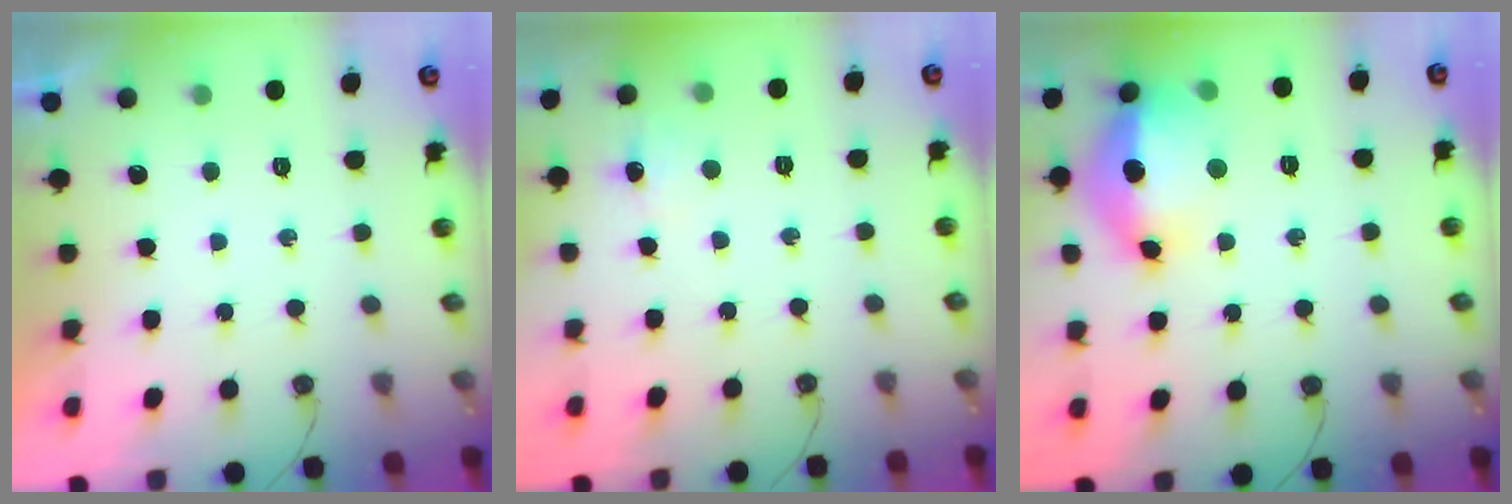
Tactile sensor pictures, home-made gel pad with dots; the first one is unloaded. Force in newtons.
{"total": 5.0, "press": 5.0, "slide": 0.6}
{"total": 18.0, "press": 17.9, "slide": 1.8}